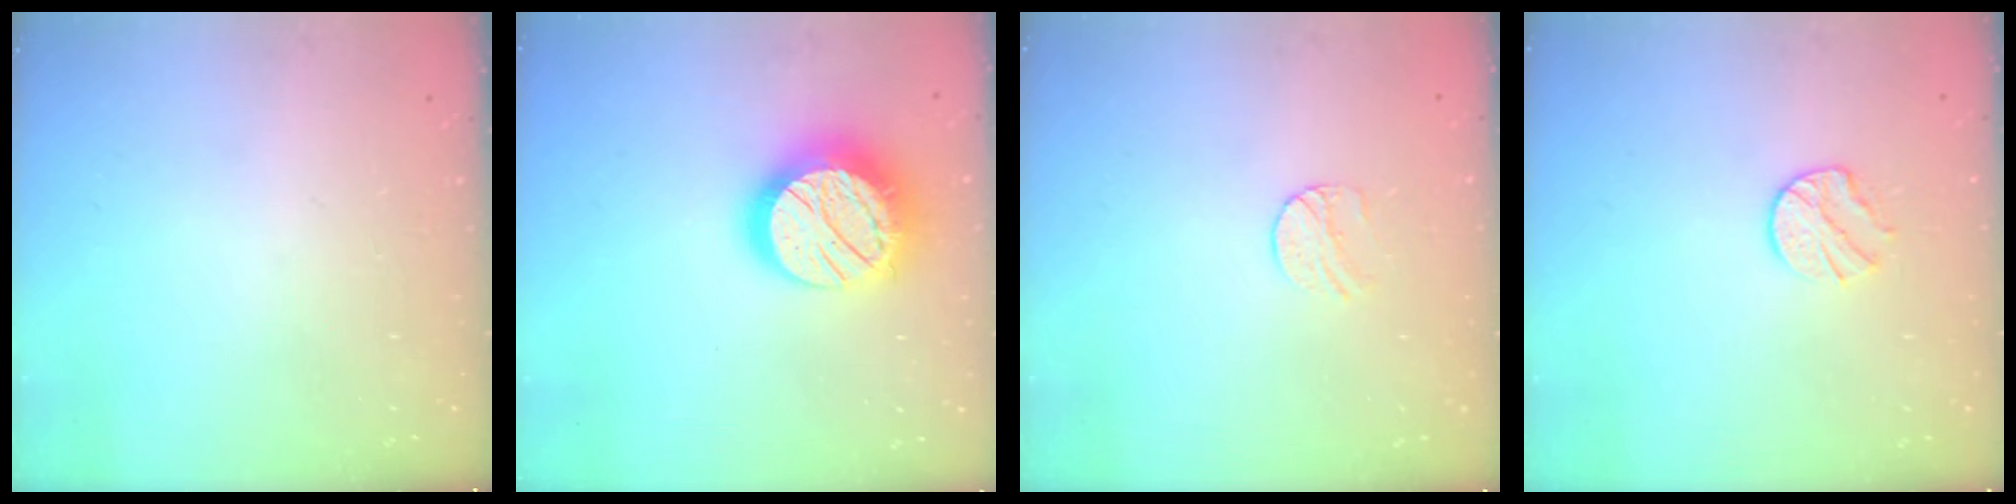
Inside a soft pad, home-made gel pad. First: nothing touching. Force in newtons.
{"total": 19.6, "press": 19.6, "slide": 1.3}
{"total": 7.2, "press": 7.2, "slide": 0.7}
{"total": 7.7, "press": 7.7, "slide": 0.7}